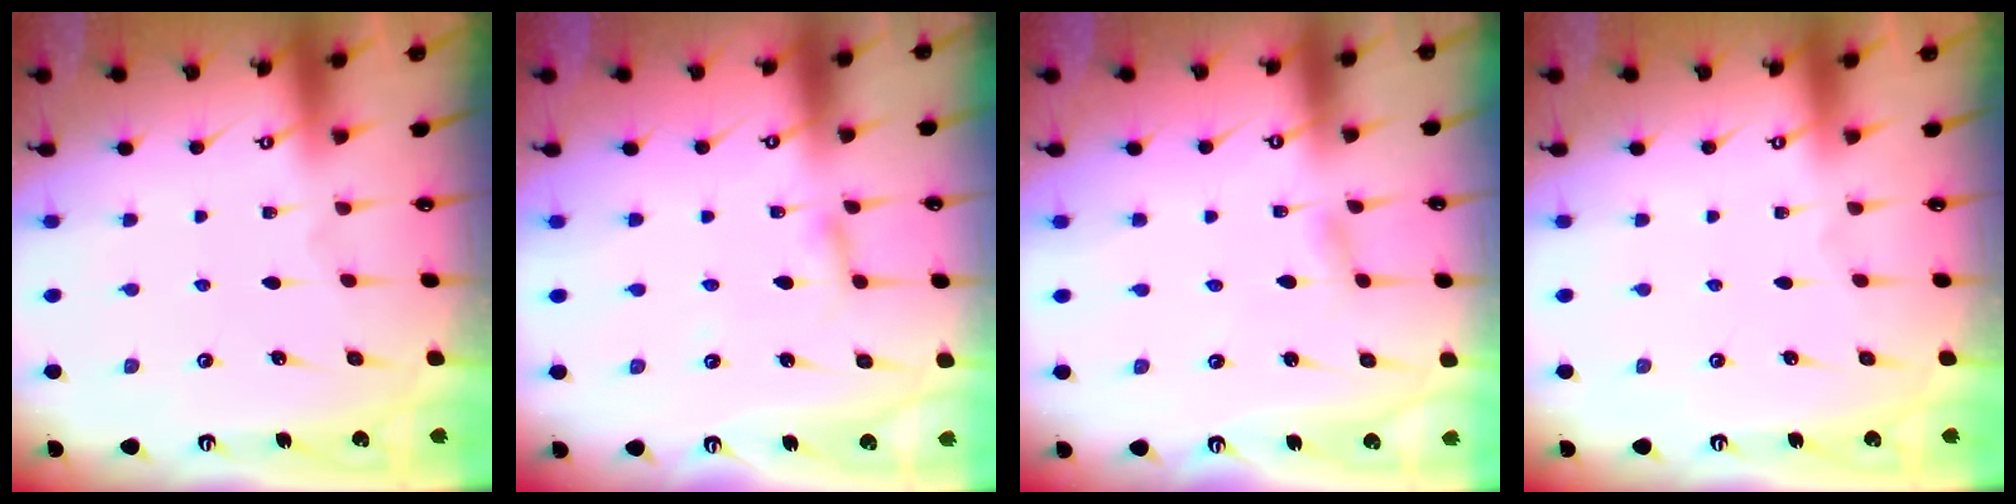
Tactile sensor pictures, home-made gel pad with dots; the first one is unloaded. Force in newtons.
{"total": 3.1, "press": 3.1, "slide": 0.3}
{"total": 2.9, "press": 2.9, "slide": 0.4}
{"total": 0.0}